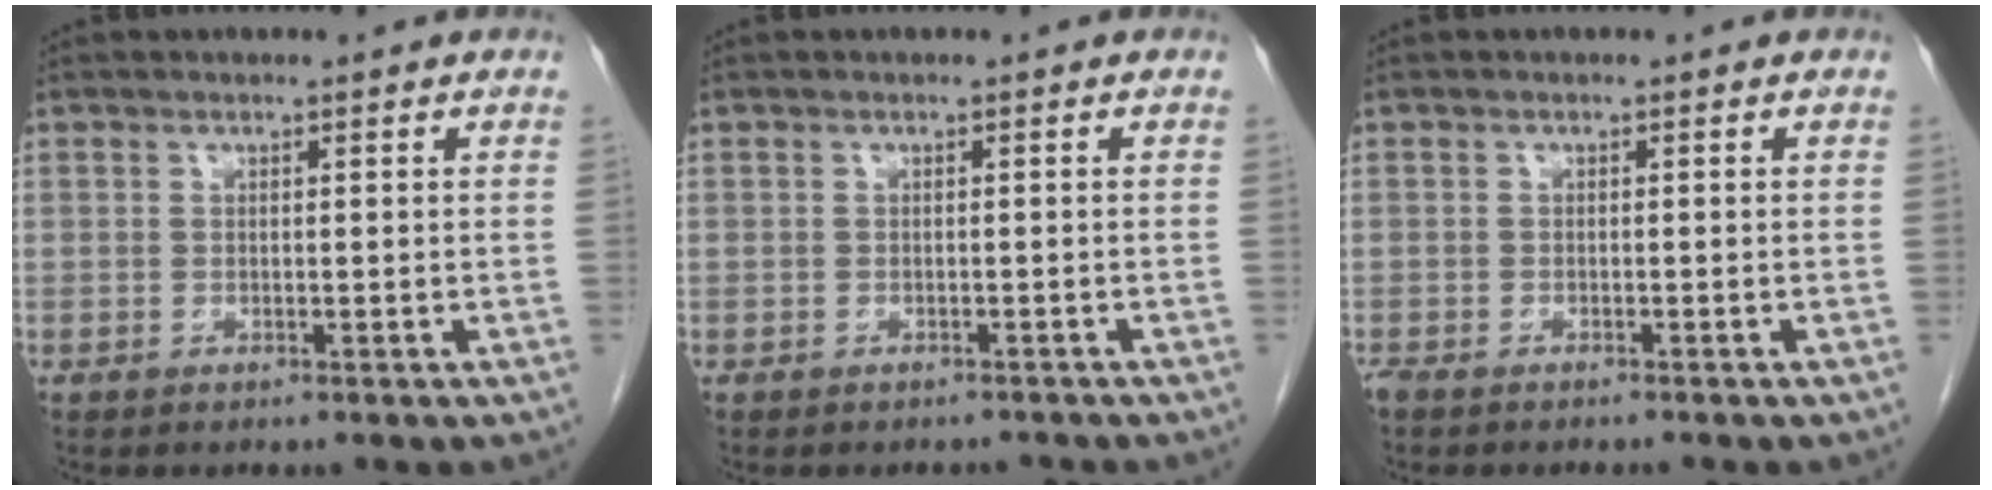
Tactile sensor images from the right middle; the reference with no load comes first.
{"total": 1.8, "force": [-1.7, 0.6, -0.2], "torque": [0.003, -0.001, -0.024]}
{"total": 2.7, "force": [-2.5, 0.3, 1.1], "torque": [-0.018, -0.005, -0.037]}